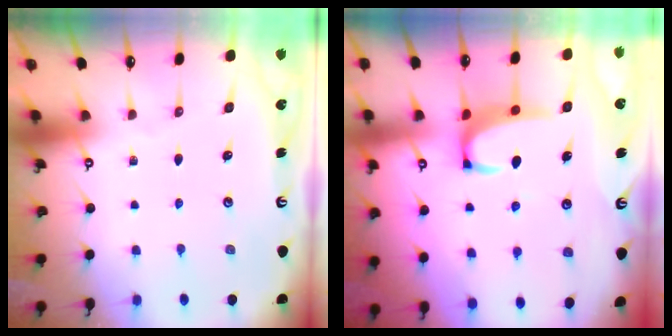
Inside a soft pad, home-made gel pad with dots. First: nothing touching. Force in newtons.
{"total": 3.5, "press": 3.4, "slide": 0.7}